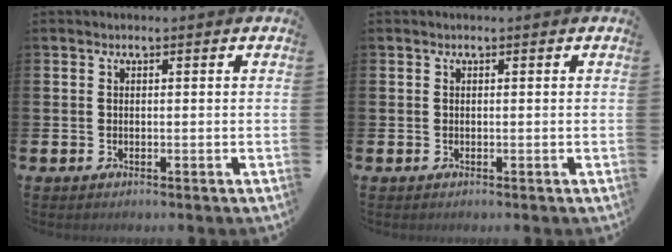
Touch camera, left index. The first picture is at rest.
{"total": 0.0}